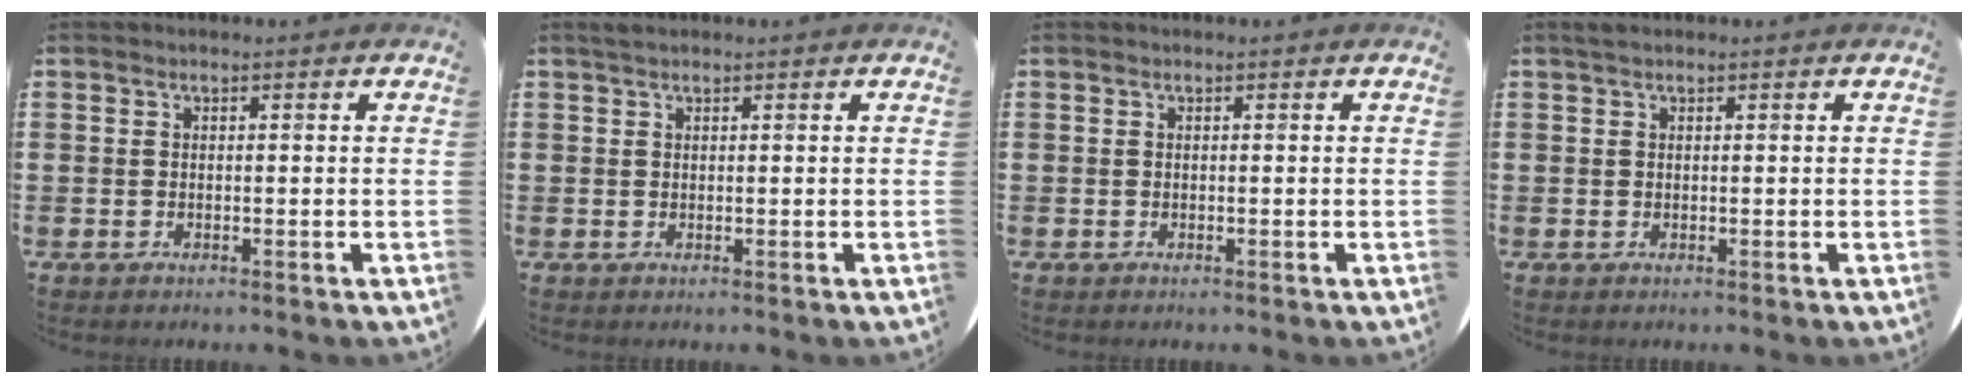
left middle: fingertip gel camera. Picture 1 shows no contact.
{"total": 0.7, "force": [0.7, 0.3, 0.2], "torque": [-0.004, 0.003, 0.013]}
{"total": 0.0}
{"total": 0.6, "force": [0.5, 0.3, 0.1], "torque": [-0.003, 0.002, 0.010]}